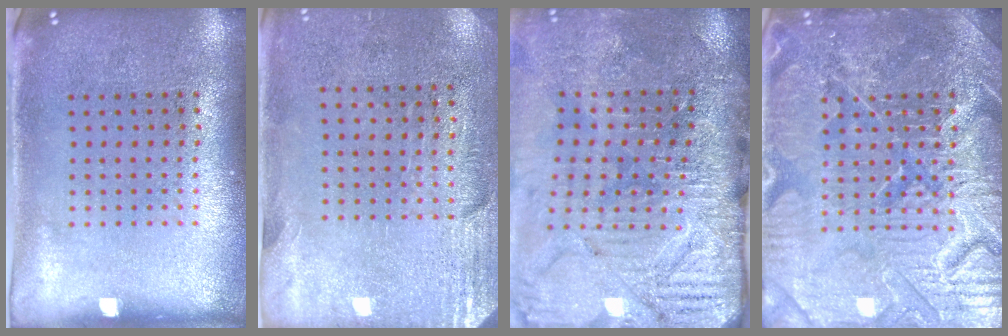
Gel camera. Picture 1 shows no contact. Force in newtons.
{"total": 2.8, "press": 2.4, "slide": 1.4}
{"total": 4.0, "press": 3.6, "slide": 1.7}
{"total": 6.0, "press": 5.9, "slide": 0.7}